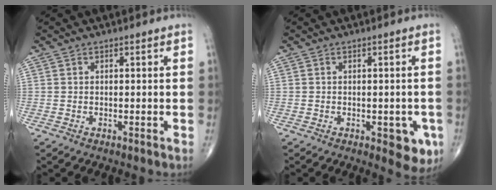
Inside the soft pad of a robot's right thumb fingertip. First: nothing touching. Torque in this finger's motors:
{"motor_torque": [0.83, 0.89, -0.03, -0.06, 0.07]}